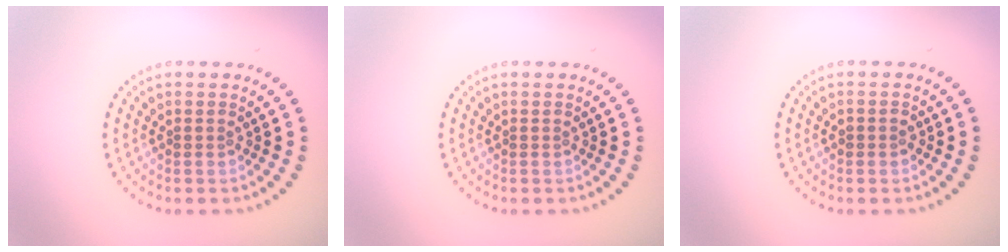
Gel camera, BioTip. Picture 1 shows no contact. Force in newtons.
{"total": 0.0}
{"total": 0.9, "press": 0.8, "slide": 0.3}